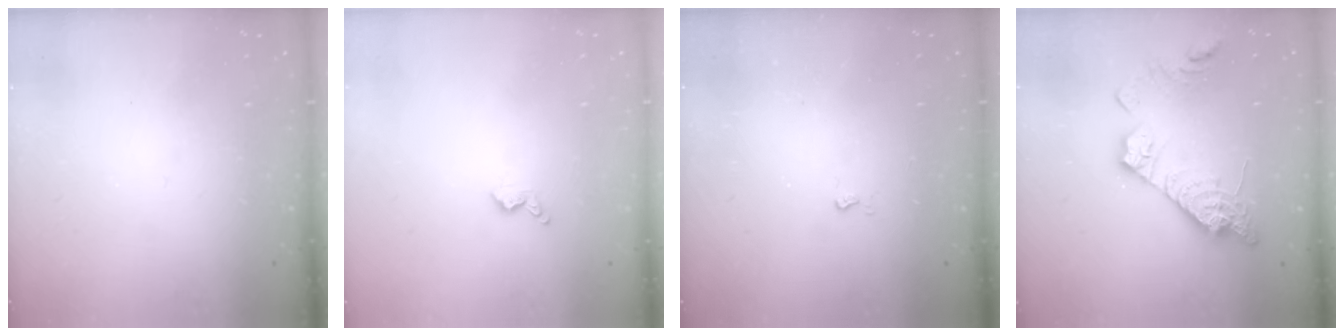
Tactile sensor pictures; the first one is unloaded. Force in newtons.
{"total": 3.9, "press": 3.9, "slide": 0.8}
{"total": 2.6, "press": 2.6, "slide": 0.4}
{"total": 17.0, "press": 16.9, "slide": 1.3}